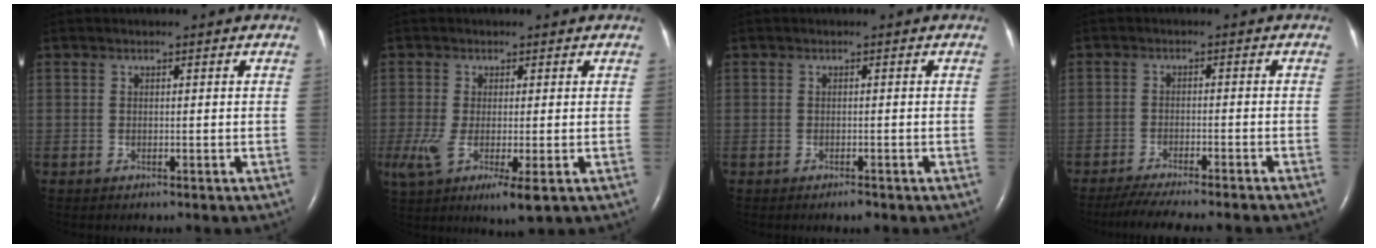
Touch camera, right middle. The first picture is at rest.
{"total": 8.2, "force": [-2.8, 1.7, 7.5], "torque": [-0.138, -0.025, -0.045]}
{"total": 0.9, "force": [-0.7, 0.1, 0.5], "torque": [-0.008, 0.000, -0.009]}
{"total": 10.3, "force": [-9.0, -0.1, 4.9], "torque": [-0.061, -0.022, -0.136]}